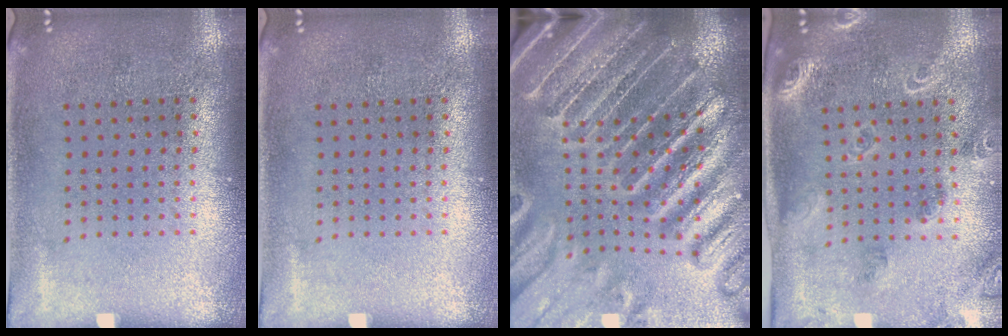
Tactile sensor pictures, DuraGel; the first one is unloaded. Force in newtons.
{"total": 0.0}
{"total": 4.3, "press": 4.1, "slide": 1.4}
{"total": 1.8, "press": 1.8, "slide": 0.4}